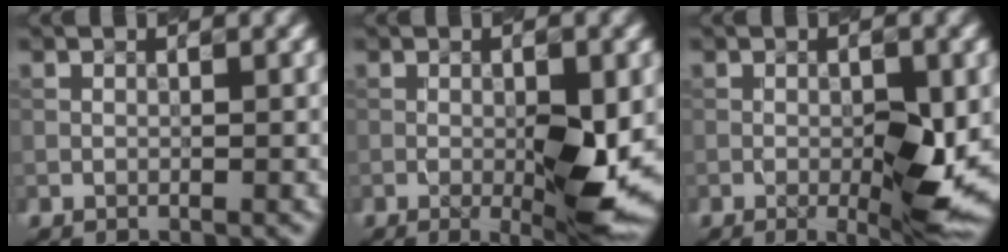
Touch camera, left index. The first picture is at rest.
{"total": 6.7, "force": [-1.0, 1.2, 6.5], "torque": [-0.105, -0.011, -0.002]}
{"total": 5.7, "force": [-1.0, 0.9, 5.5], "torque": [-0.090, -0.008, -0.005]}